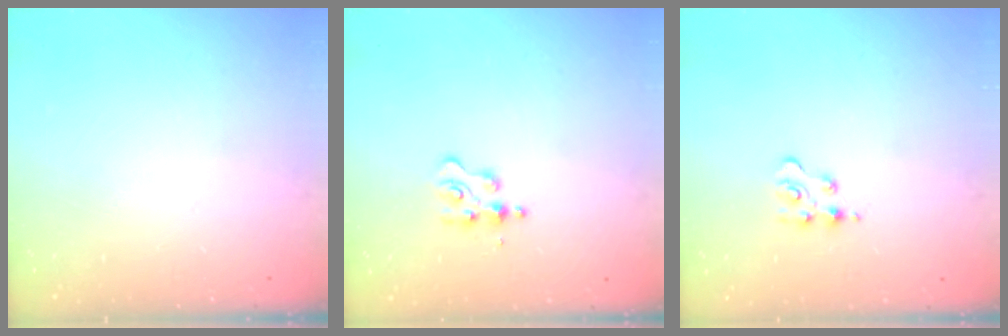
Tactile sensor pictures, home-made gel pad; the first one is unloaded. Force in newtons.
{"total": 3.7, "press": 3.7, "slide": 0.5}
{"total": 3.0, "press": 3.0, "slide": 0.4}